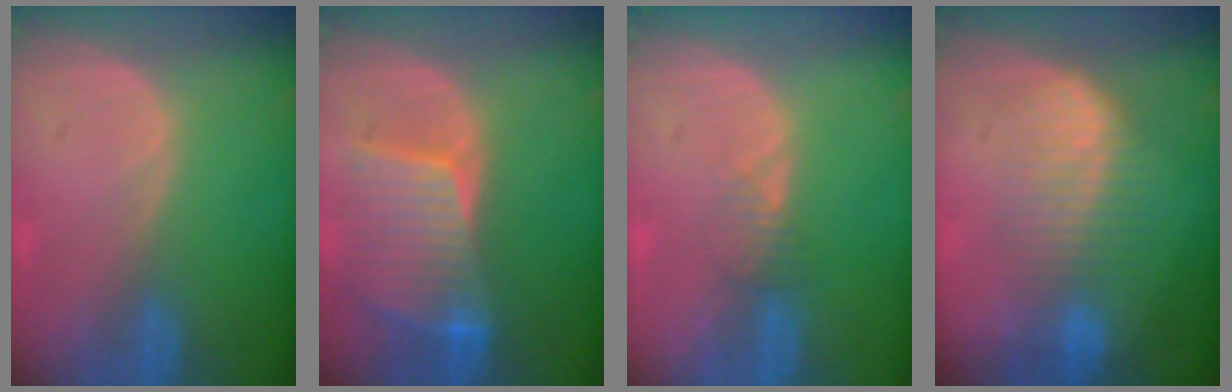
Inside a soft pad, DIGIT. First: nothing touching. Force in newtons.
{"total": 8.4, "press": 7.7, "slide": 3.3}
{"total": 1.6, "press": 1.6, "slide": 0.2}
{"total": 6.9, "press": 6.6, "slide": 1.8}